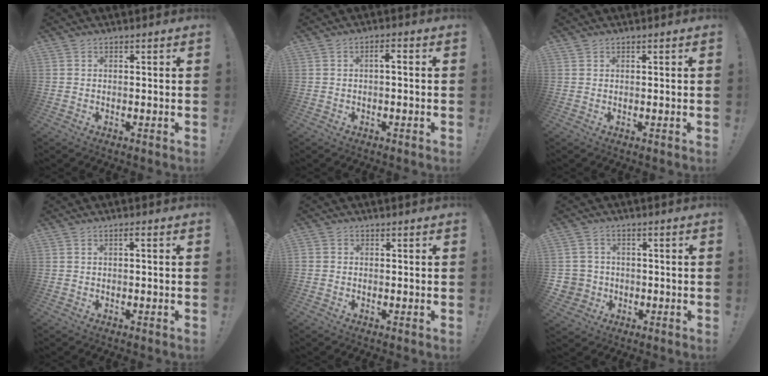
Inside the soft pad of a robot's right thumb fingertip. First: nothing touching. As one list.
[{"total": 2.3, "force": [-0.4, 0.4, 2.2], "torque": [-0.052, 0.011, -0.009]}, {"total": 0.6, "force": [0.5, 0.3, 0.1], "torque": [0.002, -0.002, 0.008]}, {"total": 0.9, "force": [-0.2, 0.1, 0.9], "torque": [-0.014, 0.002, -0.006]}, {"total": 0.9, "force": [0.0, 0.8, -0.4], "torque": [0.010, 0.004, 0.001]}, {"total": 5.0, "force": [-0.3, 4.9, 1.2], "torque": [-0.022, 0.005, -0.001]}]